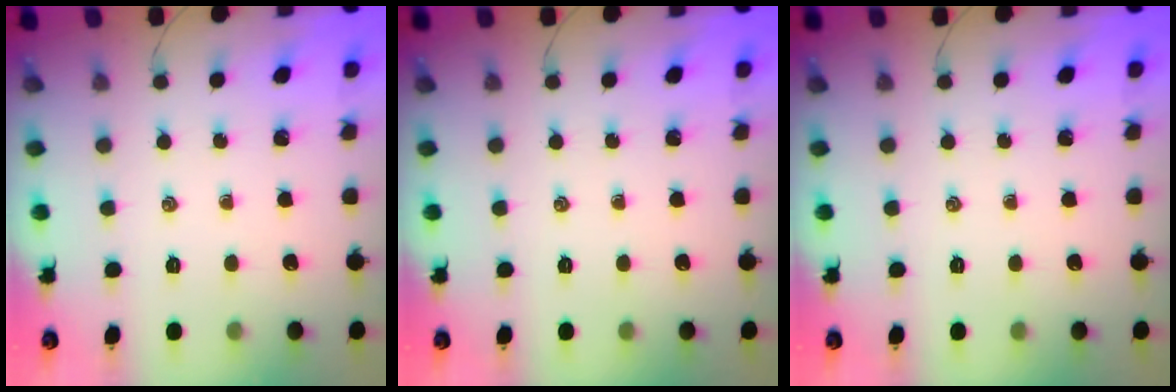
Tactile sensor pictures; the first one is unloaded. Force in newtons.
{"total": 0.0}
{"total": 0.0}